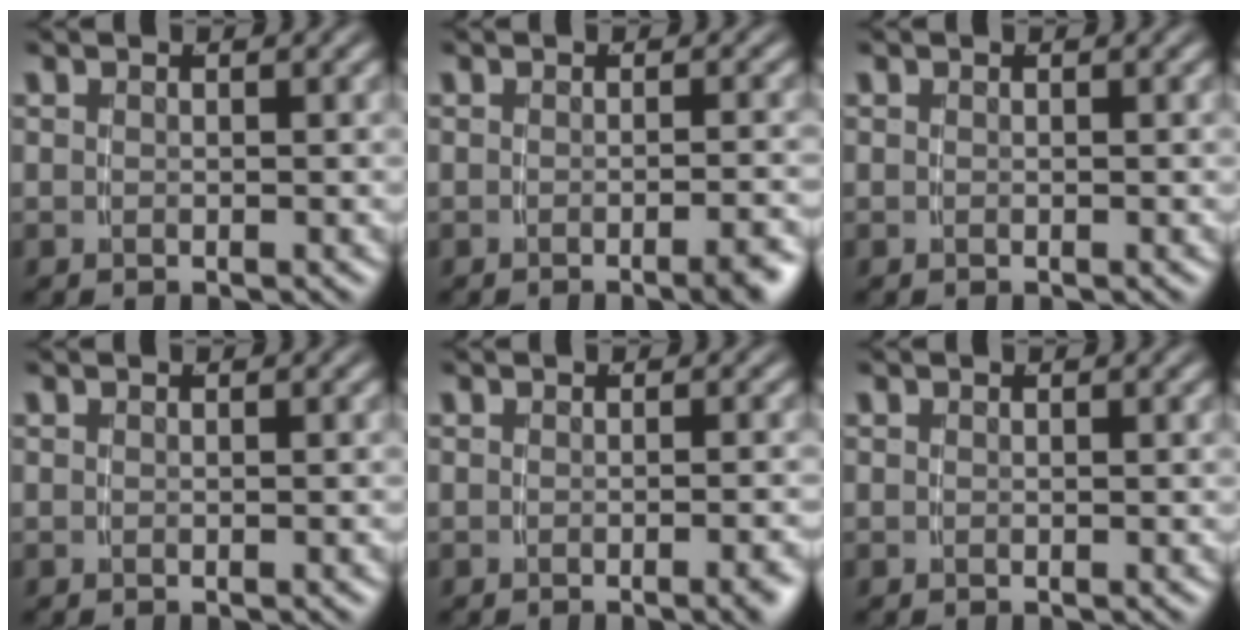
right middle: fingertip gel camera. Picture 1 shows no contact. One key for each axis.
{"total": 2.1, "fx": -1.5, "fy": -0.1, "fz": 1.5, "tx": -0.014, "ty": 0.009, "tz": -0.028}
{"total": 0.0}
{"total": 0.0}
{"total": 1.3, "fx": -0.9, "fy": -0.3, "fz": 0.9, "tx": -0.012, "ty": 0.008, "tz": -0.017}
{"total": 0.0}